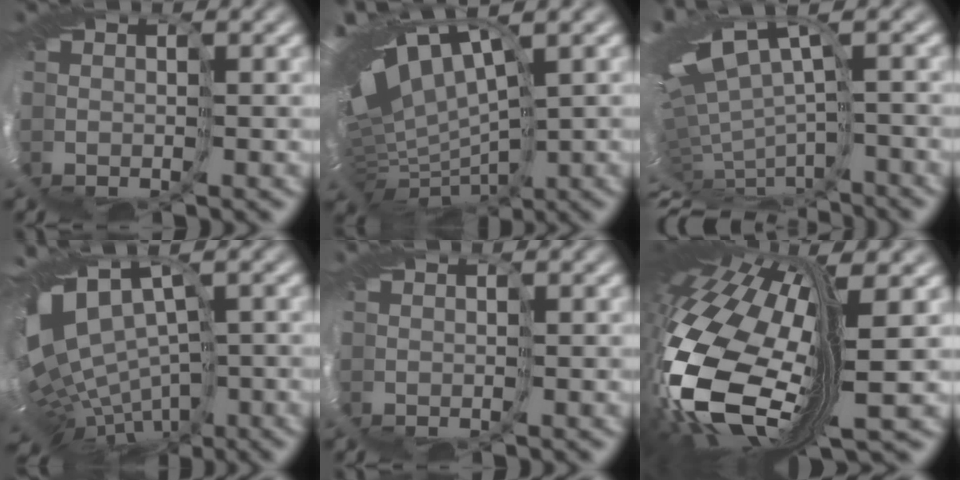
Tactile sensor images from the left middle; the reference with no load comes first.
{"total": 11.4, "force": [3.6, 4.4, 9.9], "torque": [-0.186, 0.011, 0.105]}
{"total": 6.9, "force": [-0.2, 1.7, 6.7], "torque": [-0.156, 0.001, 0.045]}
{"total": 9.1, "force": [-1.5, 5.3, 7.3], "torque": [-0.145, 0.000, 0.014]}
{"total": 0.0}
{"total": 13.1, "force": [-0.2, 5.7, 11.8], "torque": [-0.321, -0.042, 0.002]}